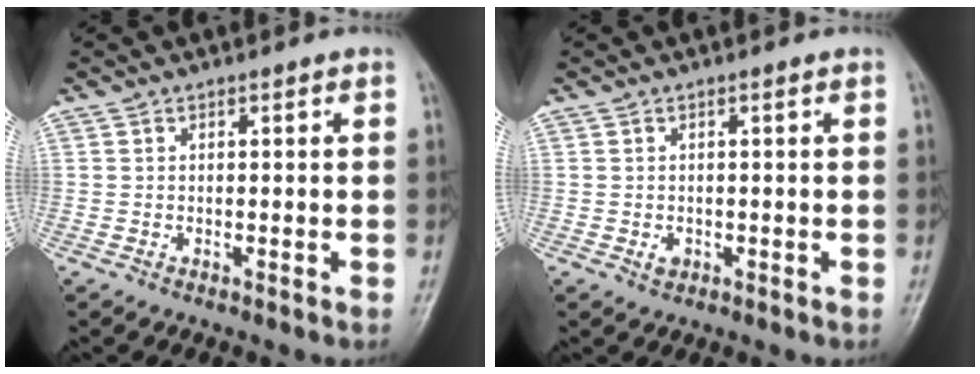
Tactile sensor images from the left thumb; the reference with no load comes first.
{"total": 1.2, "force": [-0.3, 1.0, 0.8], "torque": [-0.005, 0.000, -0.001]}